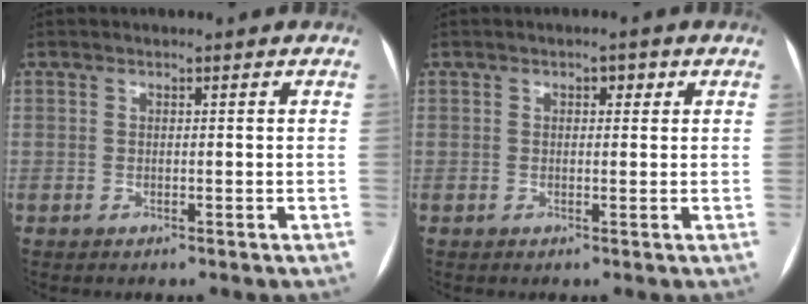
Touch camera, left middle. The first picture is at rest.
{"total": 1.5, "force": [0.6, 0.9, 1.0], "torque": [-0.013, 0.011, 0.008]}